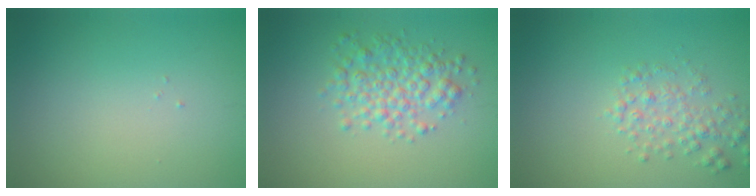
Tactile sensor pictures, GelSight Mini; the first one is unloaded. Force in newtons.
{"total": 3.7, "press": 3.7, "slide": 0.0}
{"total": 2.5, "press": 2.5, "slide": 0.1}